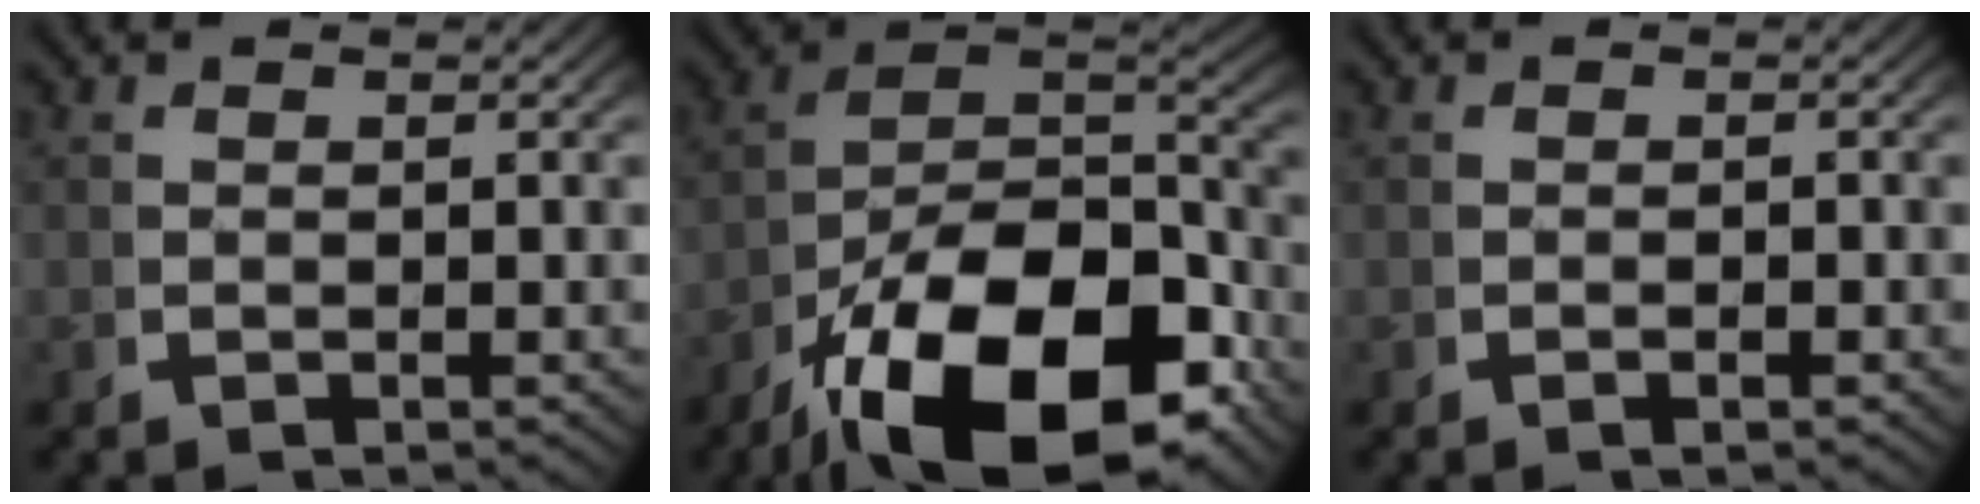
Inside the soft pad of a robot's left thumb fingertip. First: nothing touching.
{"total": 17.9, "force": [-5.8, 10.1, 13.6], "torque": [-0.242, -0.063, -0.064]}
{"total": 0.7, "force": [-0.4, 0.2, 0.5], "torque": [-0.006, 0.002, -0.013]}